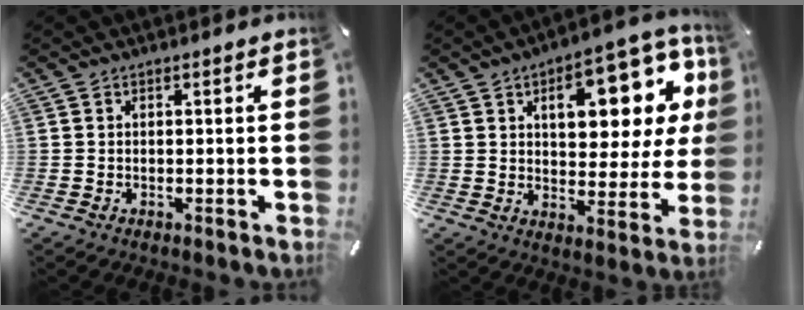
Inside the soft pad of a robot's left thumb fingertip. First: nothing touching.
{"total": 17.9, "force": [7.4, 9.6, 13.3], "torque": [-0.175, -0.032, 0.117]}